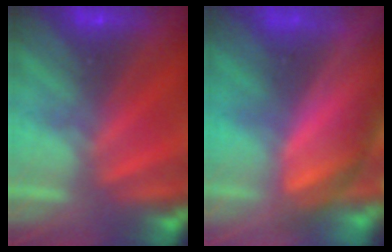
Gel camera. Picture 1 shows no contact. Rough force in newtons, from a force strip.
{"total": 7.8}